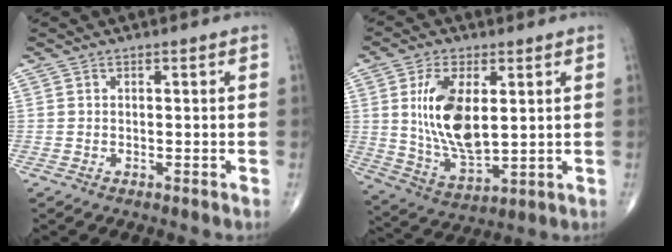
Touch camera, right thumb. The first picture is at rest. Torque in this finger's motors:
{"motor_torque": [1.32, 2.54, 1.58, 0.44, 0.55]}